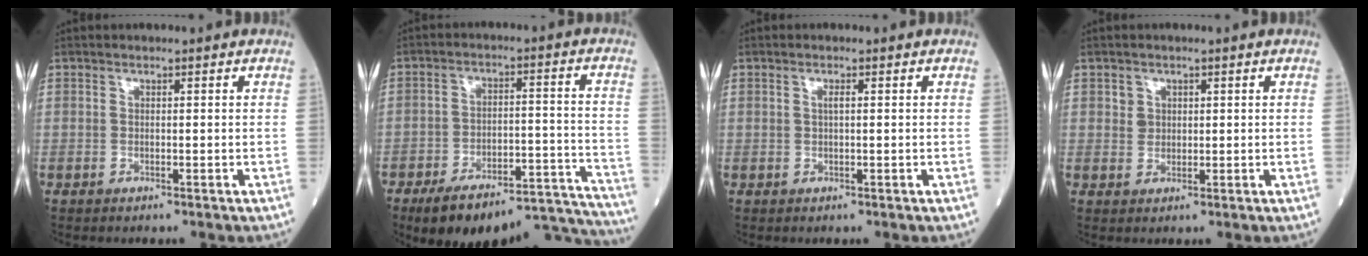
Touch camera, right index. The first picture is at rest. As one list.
[{"total": 21.4, "force": [-19.9, 3.7, 7.2], "torque": [-0.047, 0.029, -0.274]}, {"total": 0.9, "force": [0.2, 0.1, 0.9], "torque": [-0.019, 0.002, 0.001]}, {"total": 1.9, "force": [0.7, 1.7, 0.4], "torque": [-0.003, -0.001, 0.009]}]